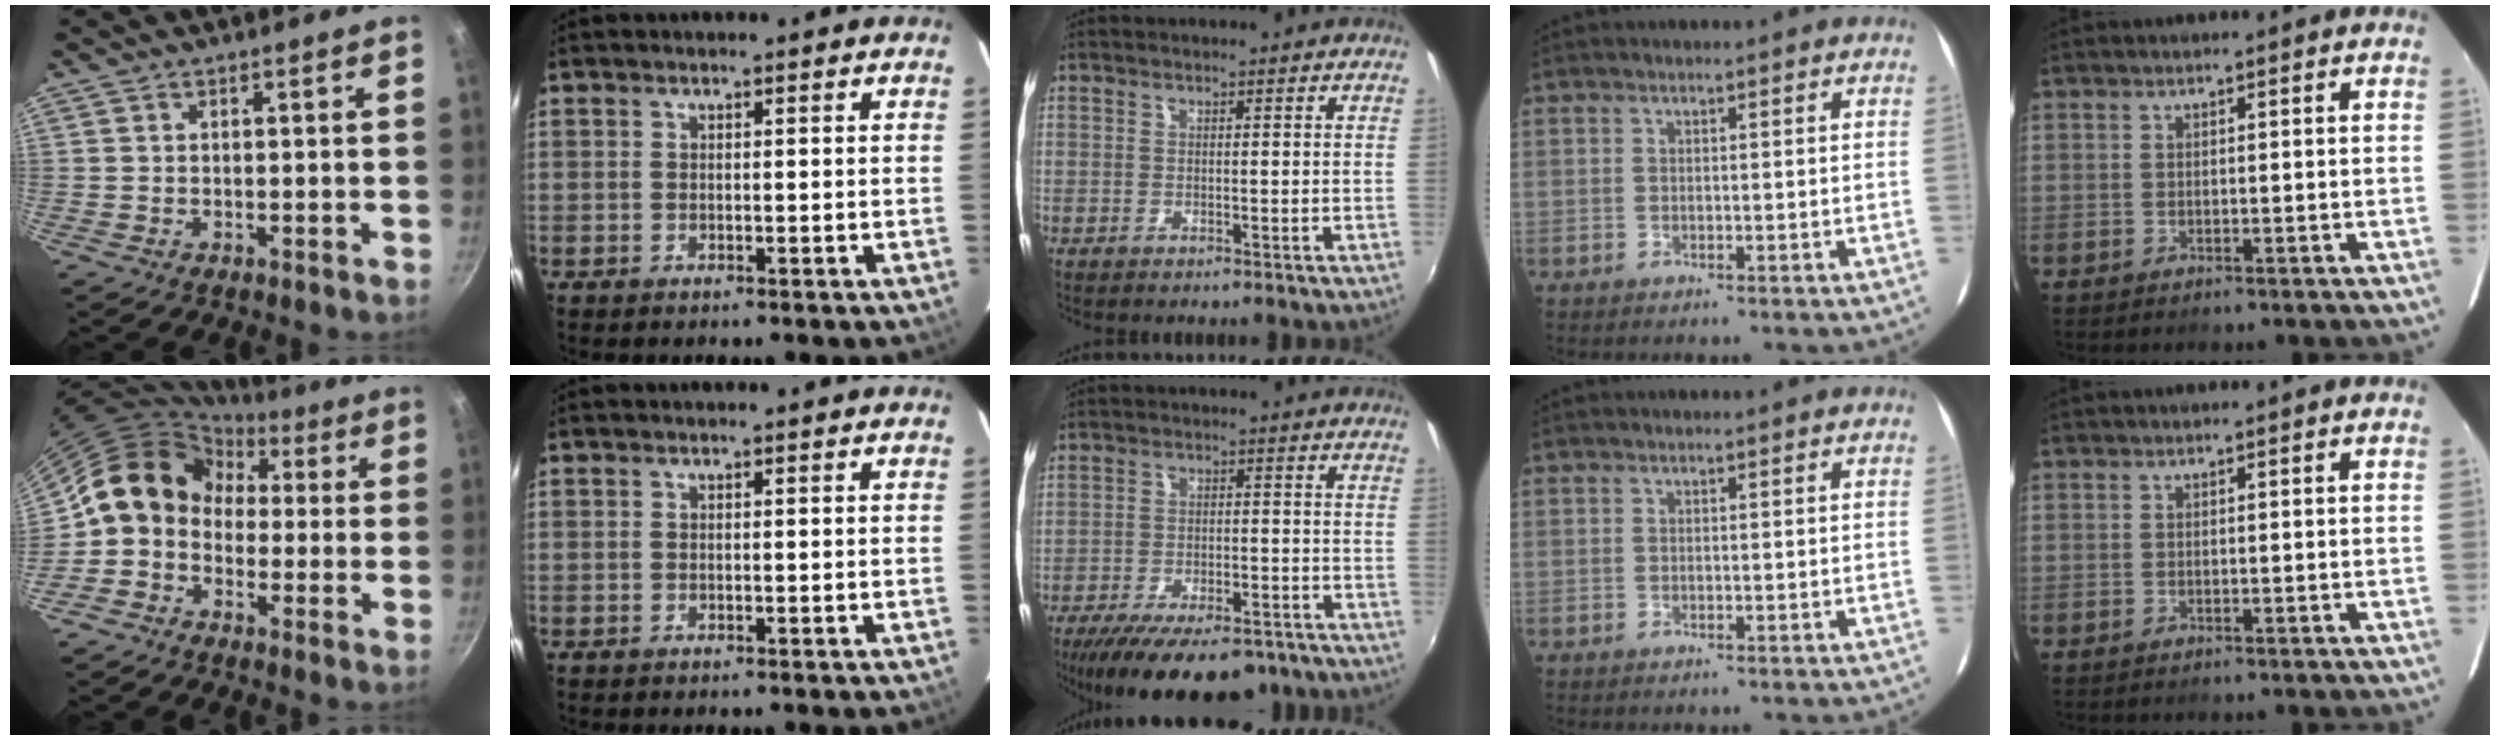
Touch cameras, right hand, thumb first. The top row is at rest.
{"thumb": {"total": 11.4, "force": [0.6, 9.6, 6.2], "torque": [-0.069, 0.034, -0.017]}, "middle": {"total": 18.3, "force": [-13.8, 6.7, 10.0], "torque": [-0.198, -0.036, -0.199]}}